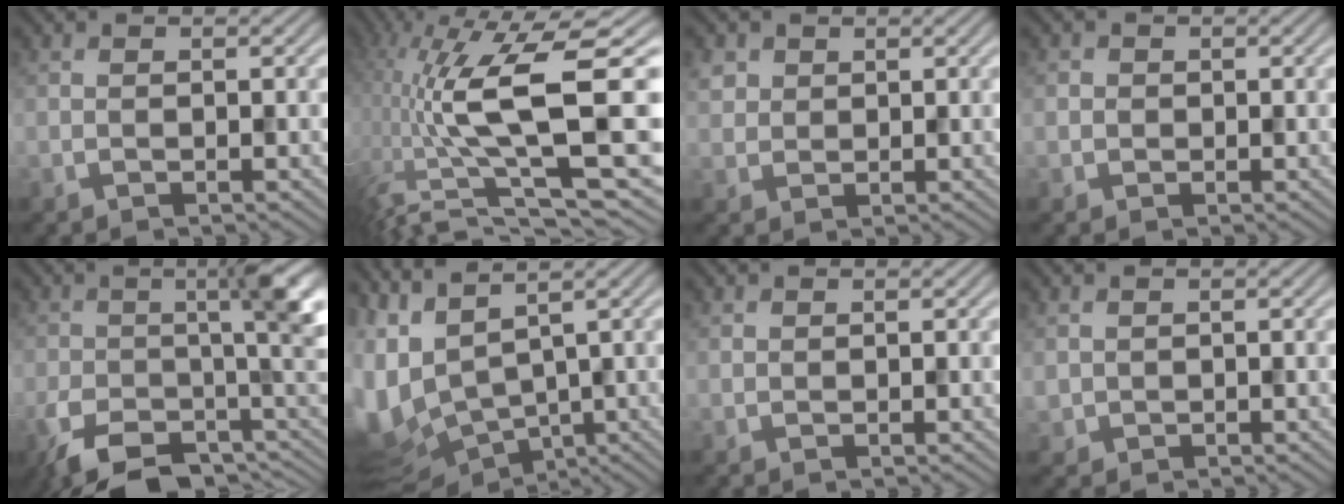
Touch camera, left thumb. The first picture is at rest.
{"total": 14.8, "force": [1.2, 3.7, 14.3], "torque": [-0.273, 0.007, 0.028]}
{"total": 2.4, "force": [1.1, 2.0, 0.7], "torque": [-0.025, 0.000, 0.024]}
{"total": 1.3, "force": [0.1, 1.3, 0.2], "torque": [0.002, -0.003, 0.000]}
{"total": 11.3, "force": [-4.9, 3.8, 9.4], "torque": [-0.156, -0.029, -0.083]}
{"total": 9.4, "force": [0.7, 5.6, 7.5], "torque": [-0.204, -0.025, 0.049]}
{"total": 0.6, "force": [0.5, 0.3, 0.1], "torque": [-0.003, -0.001, 0.014]}
{"total": 1.1, "force": [0.5, 1.0, 0.2], "torque": [-0.010, -0.005, 0.013]}